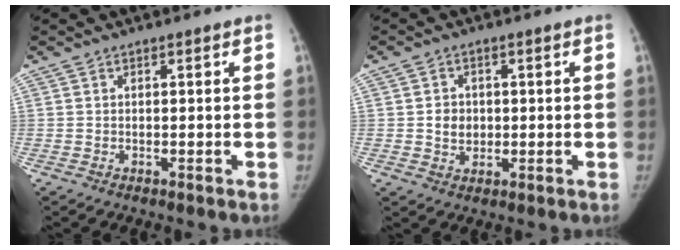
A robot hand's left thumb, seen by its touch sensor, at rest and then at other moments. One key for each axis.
{"total": 3.9, "fx": 0.1, "fy": 3.4, "fz": 1.9, "tx": -0.014, "ty": 0.001, "tz": 0.006}